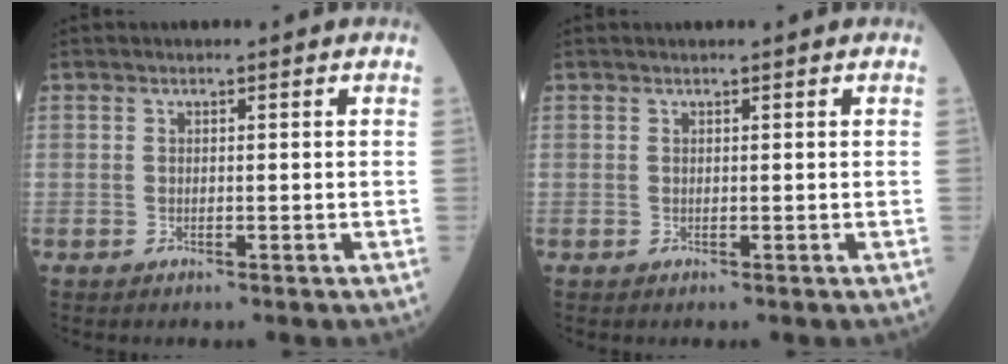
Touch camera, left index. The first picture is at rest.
{"total": 0.5, "force": [0.5, 0.1, 0.1], "torque": [-0.007, 0.009, 0.009]}